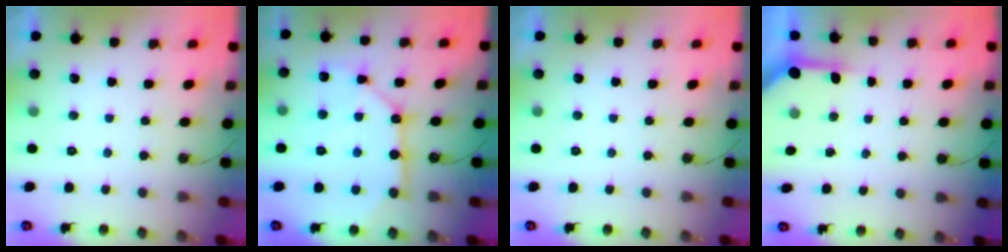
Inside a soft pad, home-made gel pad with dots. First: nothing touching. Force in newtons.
{"total": 10.8, "press": 10.7, "slide": 1.4}
{"total": 0.0}
{"total": 3.3, "press": 3.3, "slide": 0.4}